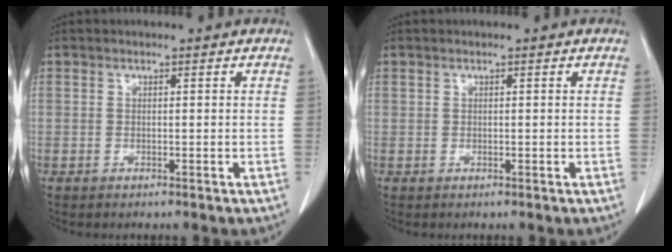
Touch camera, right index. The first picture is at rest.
{"total": 0.0}